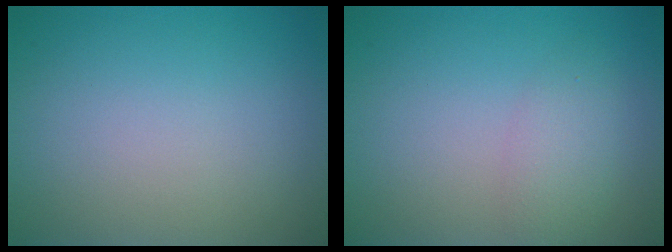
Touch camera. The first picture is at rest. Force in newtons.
{"total": 2.3, "press": 2.3, "slide": 0.1}